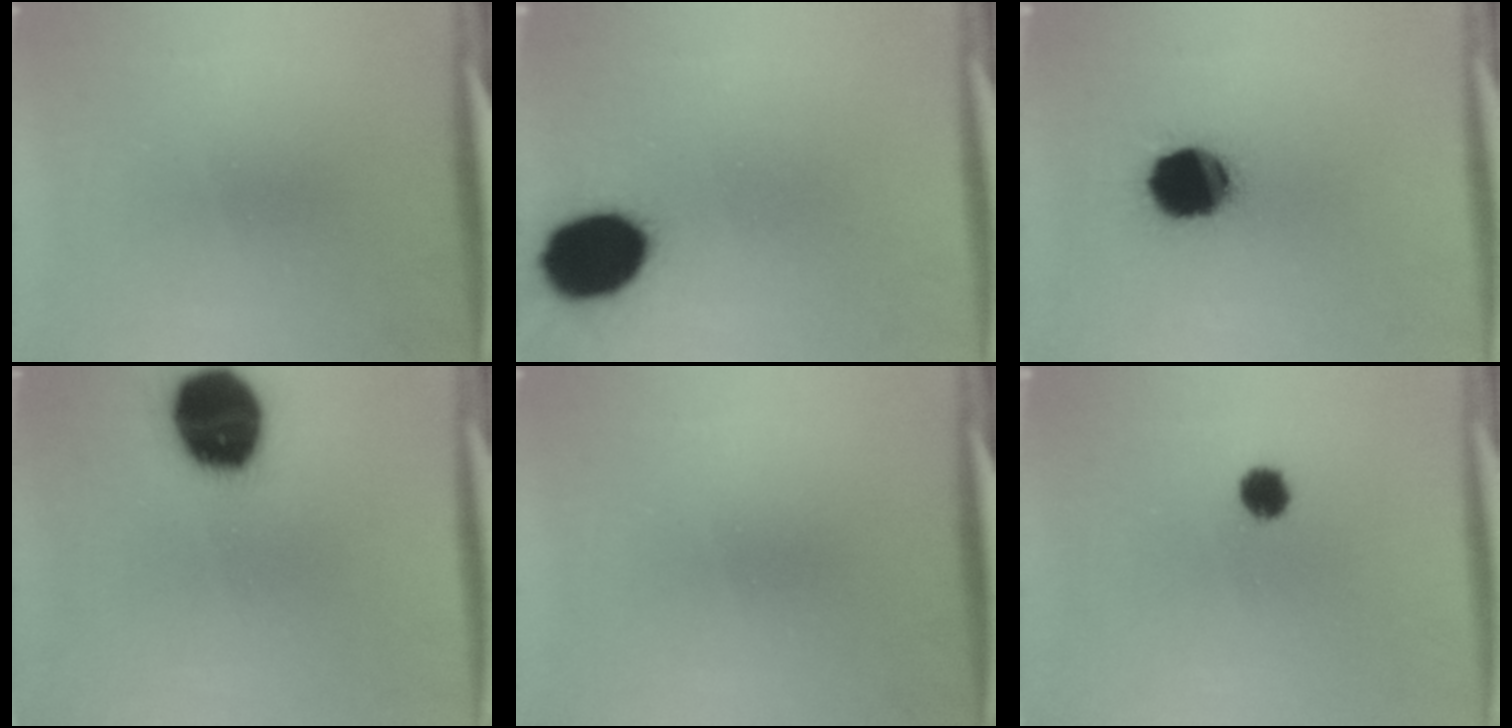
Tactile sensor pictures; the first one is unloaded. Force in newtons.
{"total": 16.1}
{"total": 14.9}
{"total": 19.8}
{"total": 0.0}
{"total": 3.8}